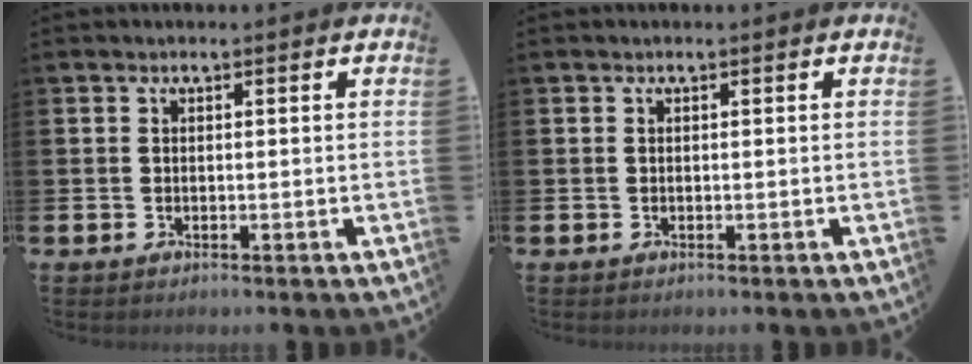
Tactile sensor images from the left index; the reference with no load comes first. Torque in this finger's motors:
{"motor_torque": [-0.04, 0.04, 0.00, -0.01]}